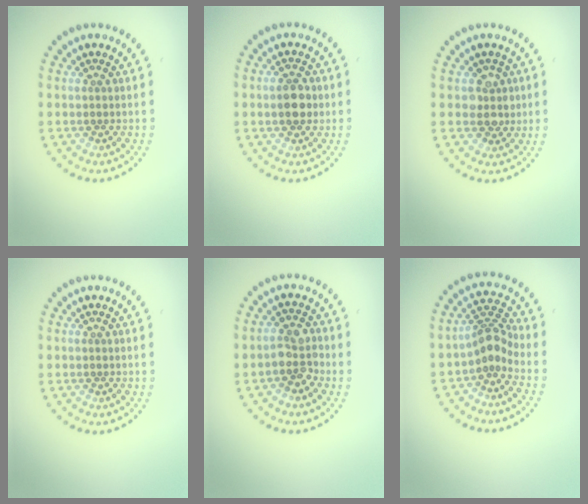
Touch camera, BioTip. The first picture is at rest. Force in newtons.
{"total": 3.3, "press": 3.3, "slide": 0.1}
{"total": 2.2, "press": 2.0, "slide": 1.0}
{"total": 0.0}
{"total": 3.0, "press": 2.7, "slide": 1.2}
{"total": 2.8, "press": 2.0, "slide": 2.0}